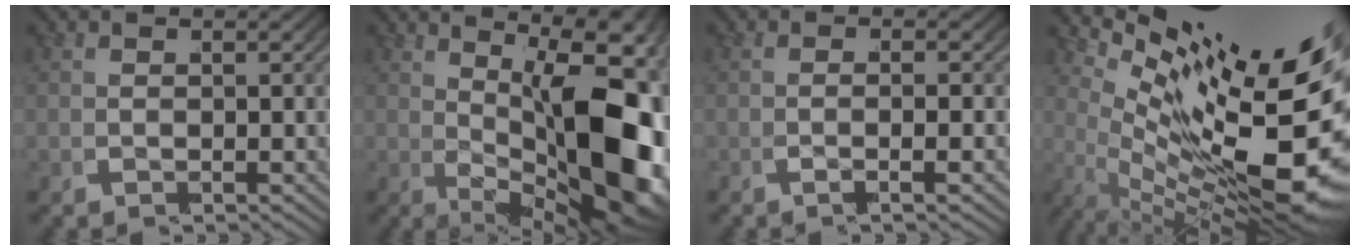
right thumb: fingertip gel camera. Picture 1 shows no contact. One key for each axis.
{"total": 18.7, "fx": -0.5, "fy": 9.6, "fz": 16.0, "tx": -0.238, "ty": -0.039, "tz": 0.012}
{"total": 2.1, "fx": -1.0, "fy": 0.5, "fz": 1.7, "tx": -0.037, "ty": 0.001, "tz": -0.026}
{"total": 18.8, "fx": 0.9, "fy": 9.6, "fz": 16.1, "tx": -0.221, "ty": -0.031, "tz": 0.021}